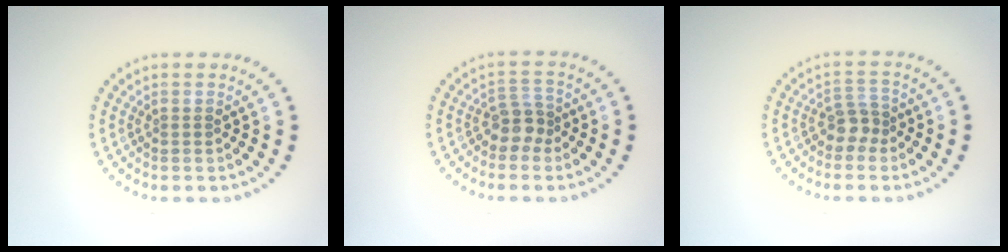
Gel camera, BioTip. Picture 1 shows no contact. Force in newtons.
{"total": 2.4, "press": 1.9, "slide": 1.5}
{"total": 2.1, "press": 1.7, "slide": 1.3}